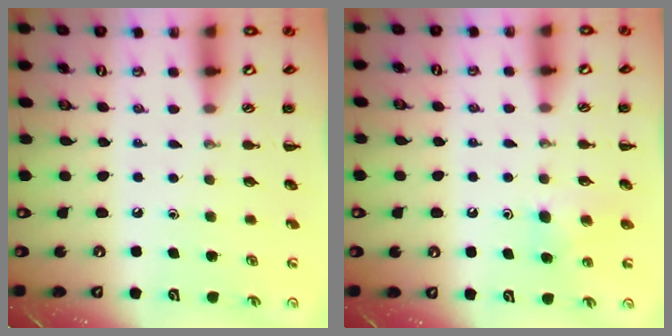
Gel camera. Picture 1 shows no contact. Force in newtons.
{"total": 4.7, "press": 4.5, "slide": 1.5}